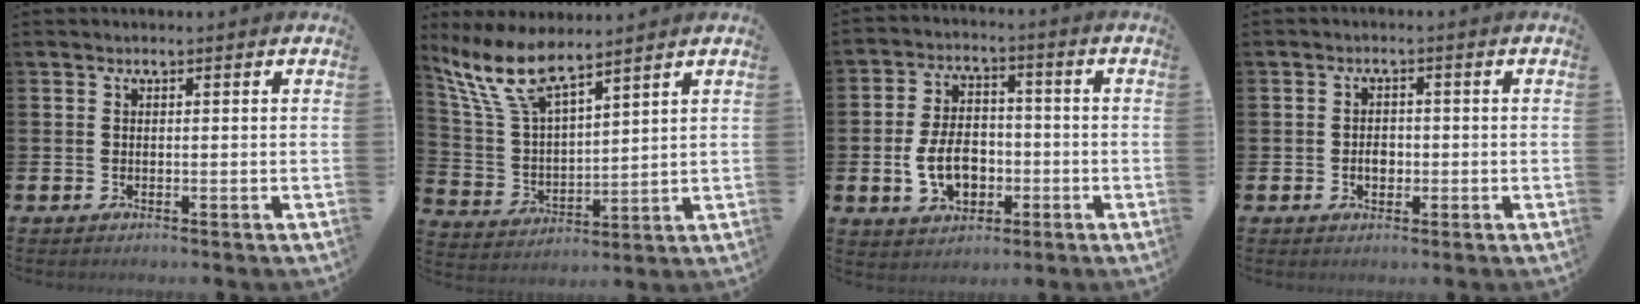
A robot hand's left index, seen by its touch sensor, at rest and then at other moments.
{"total": 9.4, "force": [7.8, 2.4, 4.7], "torque": [-0.123, -0.025, 0.142]}
{"total": 7.2, "force": [-1.8, 5.0, 4.9], "torque": [-0.093, 0.007, -0.037]}
{"total": 2.1, "force": [-0.3, 1.6, 1.4], "torque": [-0.006, -0.003, -0.012]}